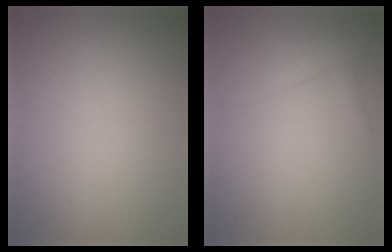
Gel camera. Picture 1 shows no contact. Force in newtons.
{"total": 1.2, "press": 1.2, "slide": 0.1}